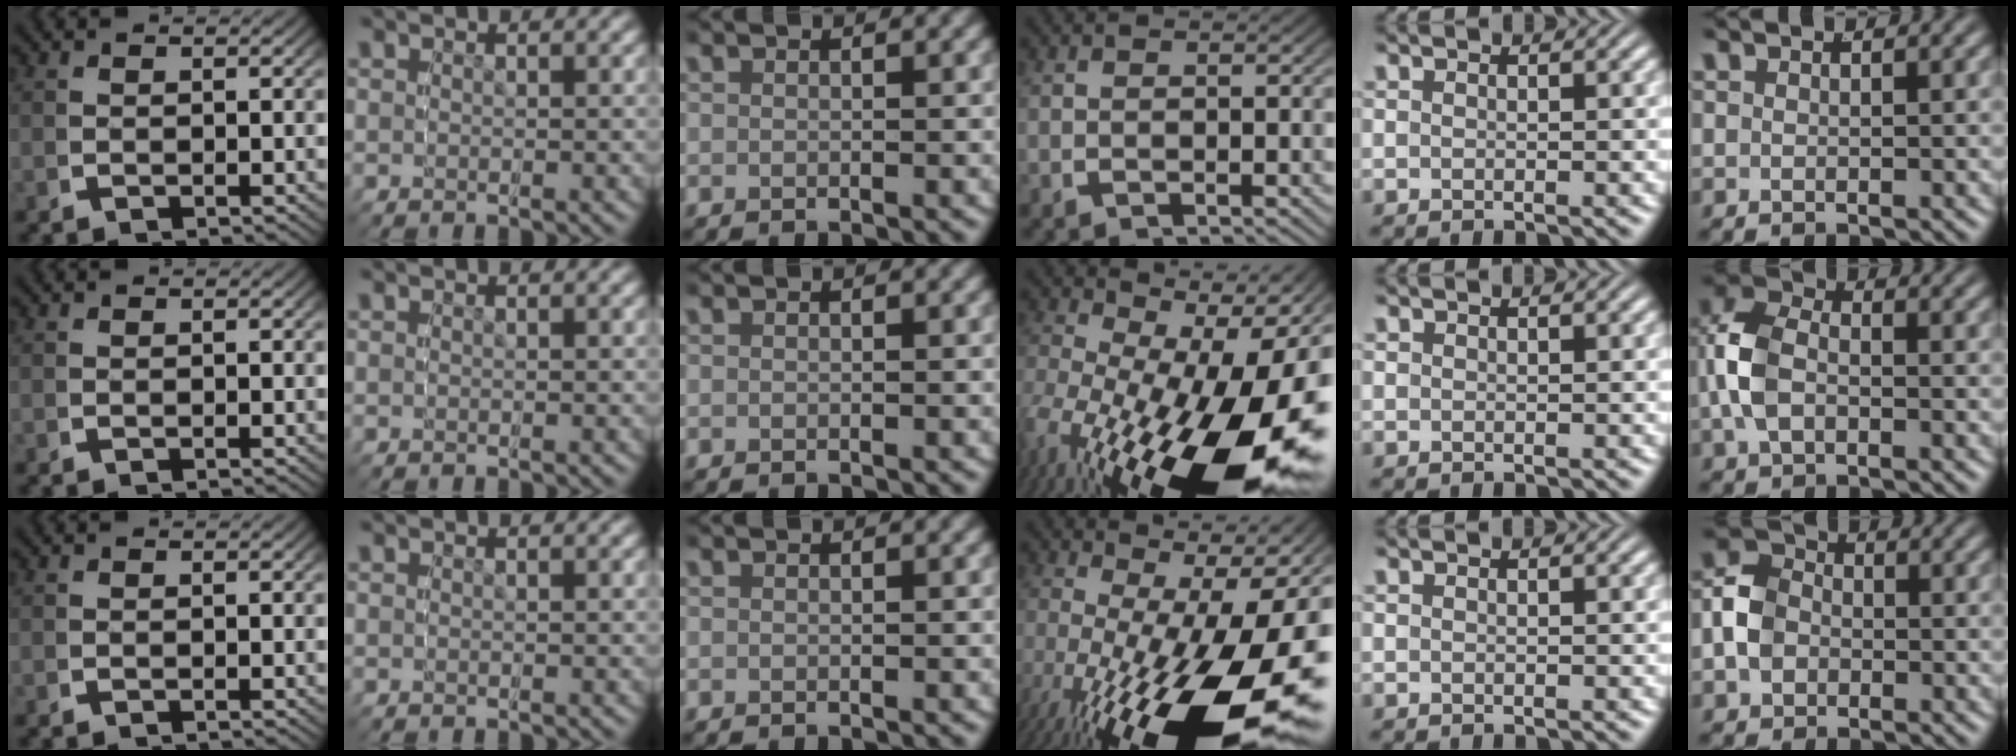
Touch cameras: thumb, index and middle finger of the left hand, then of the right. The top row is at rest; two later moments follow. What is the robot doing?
{"motion": "grasp_and_lifting", "object": "button"}